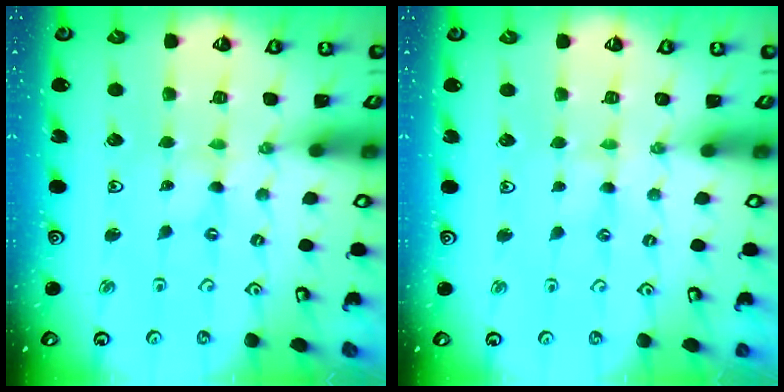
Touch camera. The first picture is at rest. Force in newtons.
{"total": 2.1, "press": 2.1, "slide": 0.2}